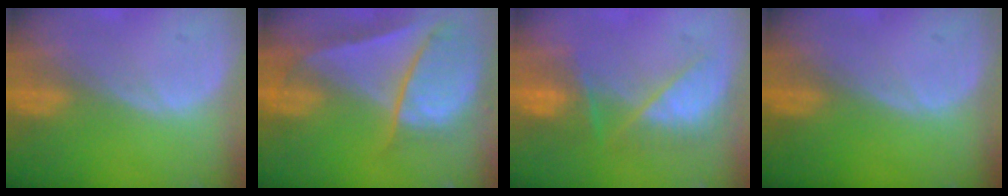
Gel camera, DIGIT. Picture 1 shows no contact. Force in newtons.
{"total": 9.5, "press": 8.2, "slide": 4.8}
{"total": 7.3, "press": 7.1, "slide": 1.7}
{"total": 0.0}